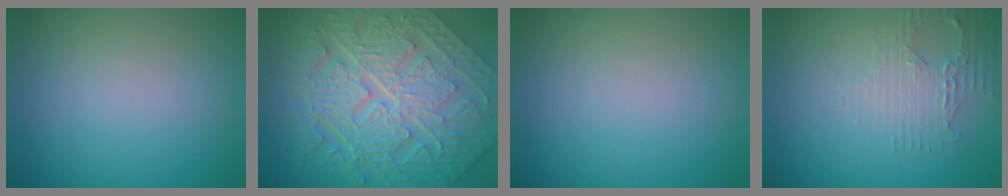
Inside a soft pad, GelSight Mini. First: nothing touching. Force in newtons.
{"total": 11.4, "press": 7.7, "slide": 8.4}
{"total": 0.0}
{"total": 2.7, "press": 2.4, "slide": 1.3}